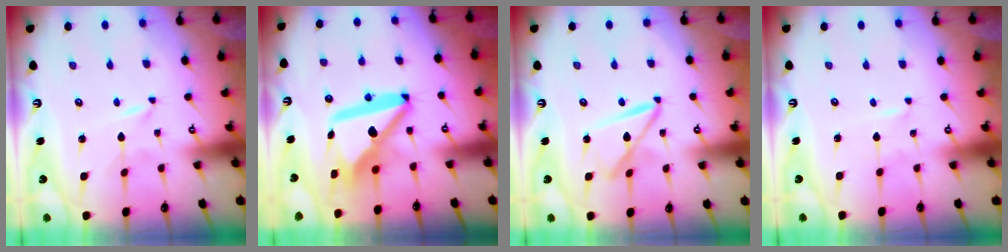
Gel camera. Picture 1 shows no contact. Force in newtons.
{"total": 16.1, "press": 16.0, "slide": 1.4}
{"total": 9.1, "press": 9.1, "slide": 0.8}
{"total": 0.0}